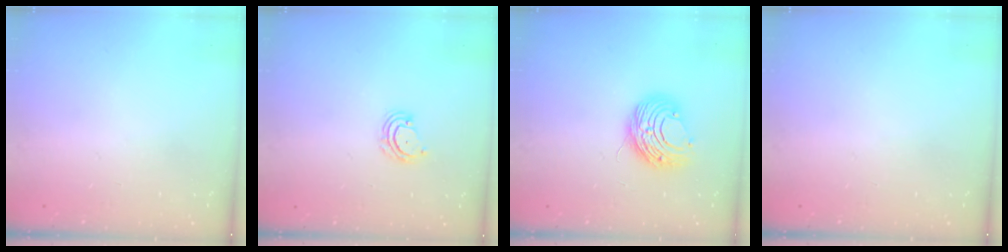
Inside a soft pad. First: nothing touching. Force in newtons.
{"total": 5.6, "press": 5.5, "slide": 0.5}
{"total": 8.8, "press": 8.8, "slide": 0.3}
{"total": 0.0}